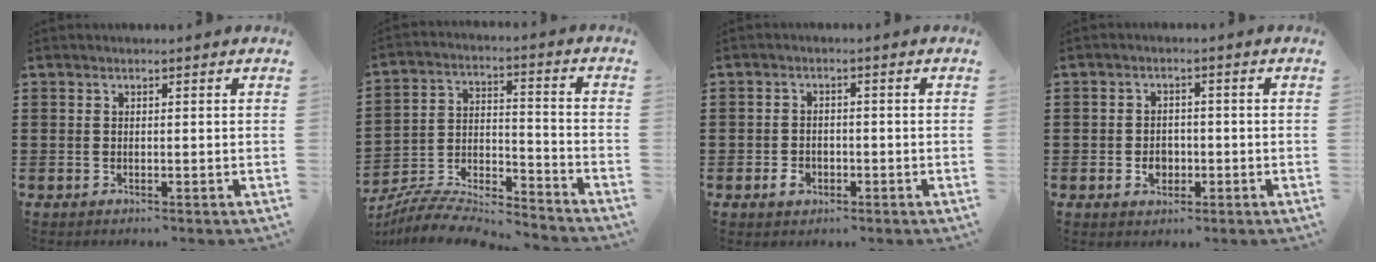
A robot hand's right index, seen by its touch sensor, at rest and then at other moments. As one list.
[{"total": 7.2, "force": [-6.9, 1.1, 1.7], "torque": [-0.037, -0.001, -0.139]}, {"total": 2.3, "force": [-1.1, 1.5, 1.4], "torque": [-0.028, -0.002, -0.019]}, {"total": 3.0, "force": [-0.9, 2.2, 1.8], "torque": [-0.031, -0.004, -0.018]}]